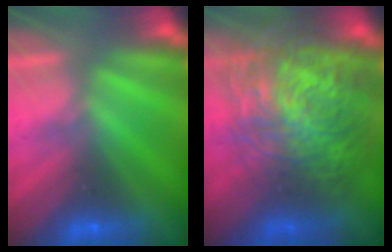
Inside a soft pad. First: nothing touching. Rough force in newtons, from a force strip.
{"total": 8.1}